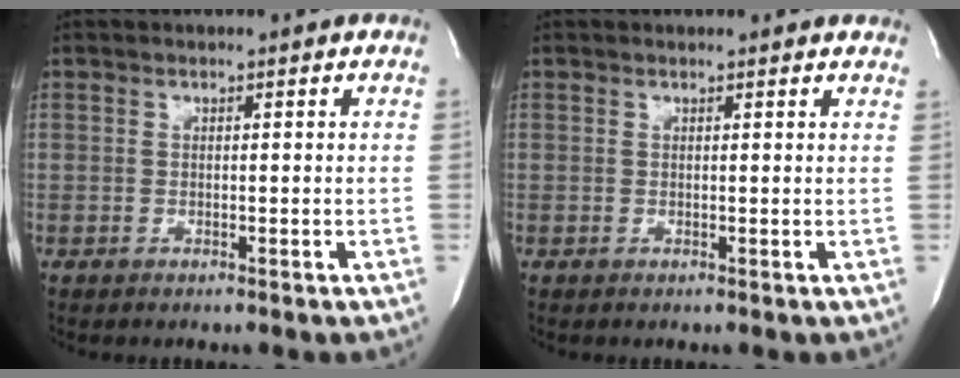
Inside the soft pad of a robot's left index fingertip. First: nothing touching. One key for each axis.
{"total": 3.4, "fx": 3.2, "fy": 0.9, "fz": 0.8, "tx": -0.013, "ty": 0.008, "tz": 0.021}